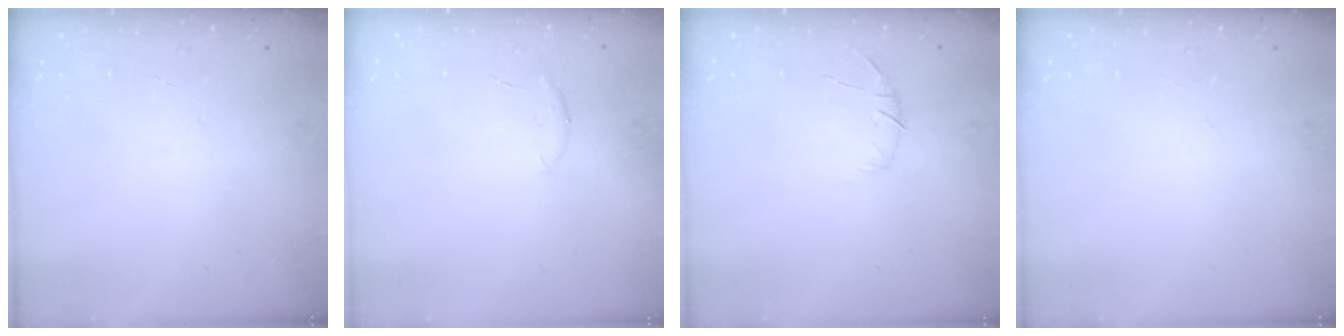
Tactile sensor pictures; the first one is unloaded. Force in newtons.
{"total": 5.0, "press": 4.9, "slide": 1.0}
{"total": 6.0, "press": 5.8, "slide": 1.5}
{"total": 0.0}